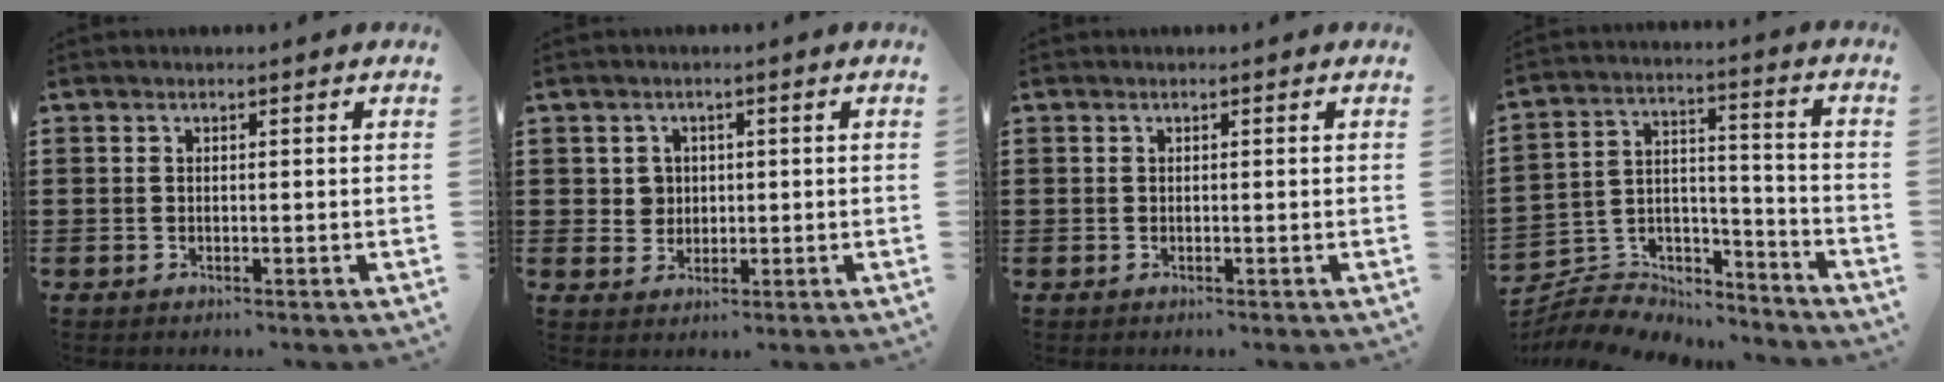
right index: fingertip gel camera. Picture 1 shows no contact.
{"total": 2.6, "force": [0.6, 2.4, 0.7], "torque": [-0.025, 0.011, 0.009]}
{"total": 0.0}
{"total": 6.3, "force": [-5.8, 2.4, 0.8], "torque": [-0.026, 0.007, -0.118]}